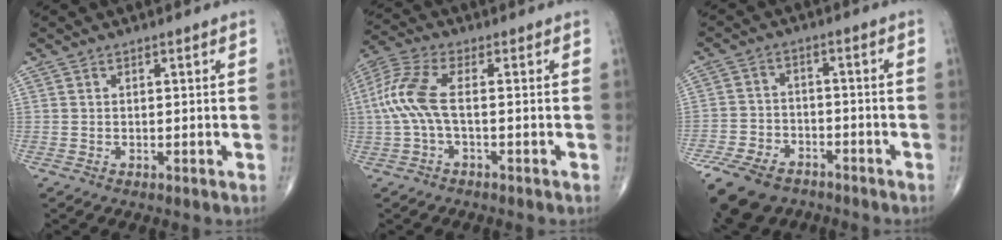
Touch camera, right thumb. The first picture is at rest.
{"total": 8.5, "force": [-0.5, 3.1, 7.9], "torque": [-0.207, 0.023, -0.015]}
{"total": 15.8, "force": [-10.6, 9.3, 7.1], "torque": [-0.167, 0.030, -0.178]}